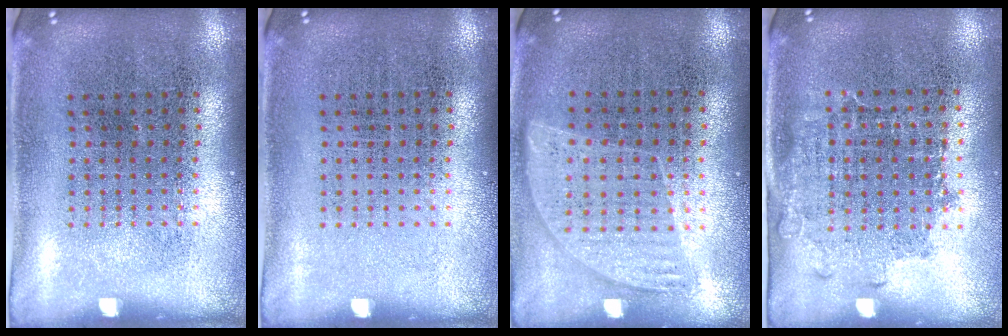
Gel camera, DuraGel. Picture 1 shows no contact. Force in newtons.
{"total": 0.0}
{"total": 0.9, "press": 0.8, "slide": 0.3}
{"total": 1.3, "press": 1.1, "slide": 0.8}